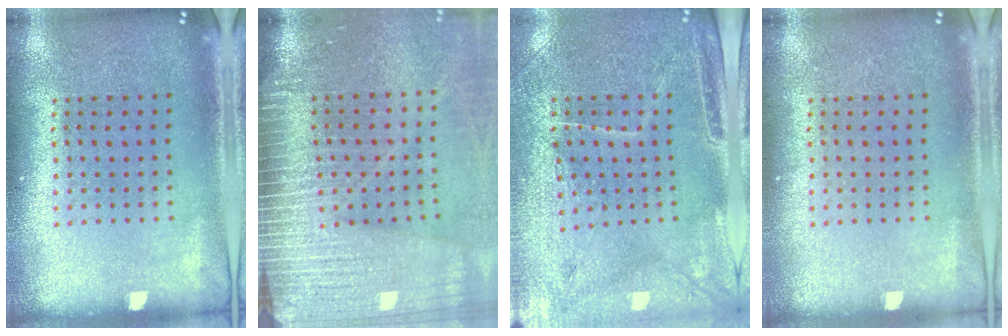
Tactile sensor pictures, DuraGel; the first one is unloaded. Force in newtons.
{"total": 4.3, "press": 3.7, "slide": 2.3}
{"total": 3.3, "press": 3.1, "slide": 1.1}
{"total": 0.0}